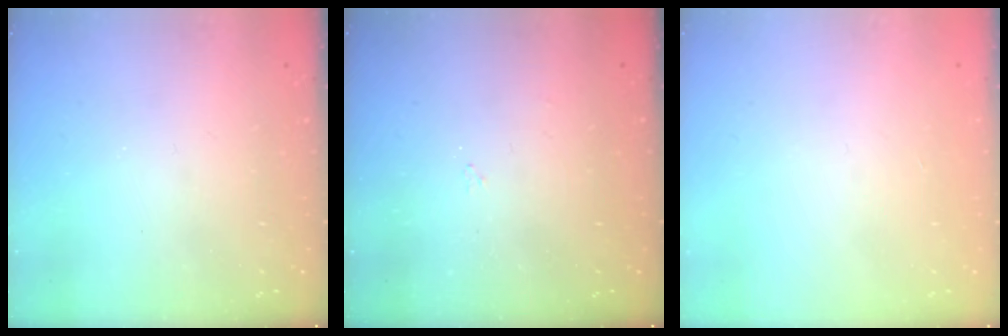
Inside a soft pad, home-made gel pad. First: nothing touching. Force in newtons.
{"total": 2.9, "press": 2.8, "slide": 0.4}
{"total": 0.0}